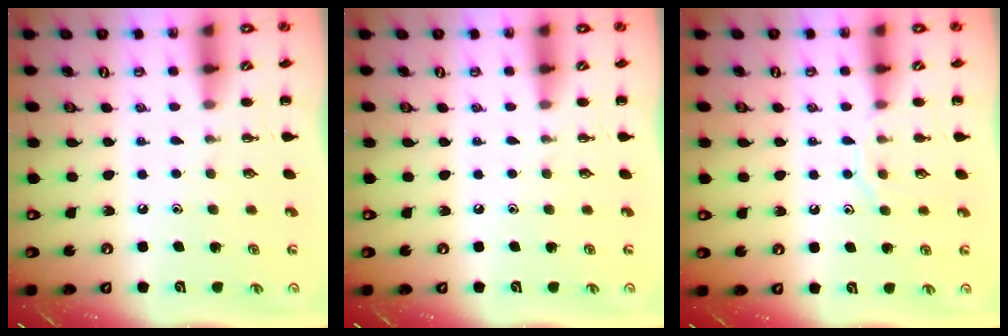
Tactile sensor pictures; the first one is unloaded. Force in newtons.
{"total": 0.0}
{"total": 6.8, "press": 6.8, "slide": 0.8}